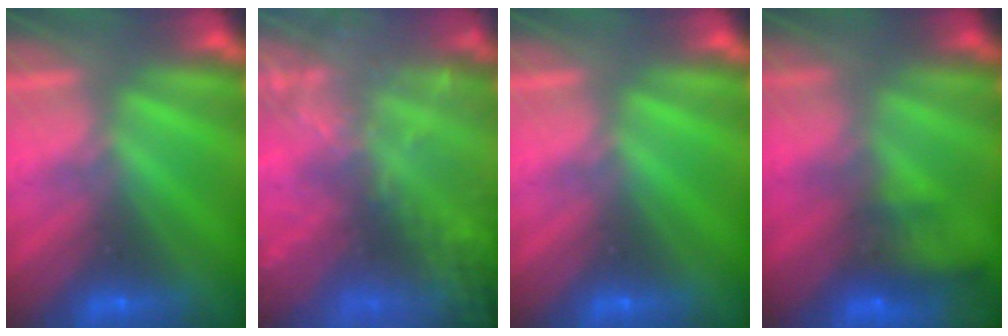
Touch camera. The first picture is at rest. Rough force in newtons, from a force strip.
{"total": 7.7}
{"total": 0.0}
{"total": 7.7}